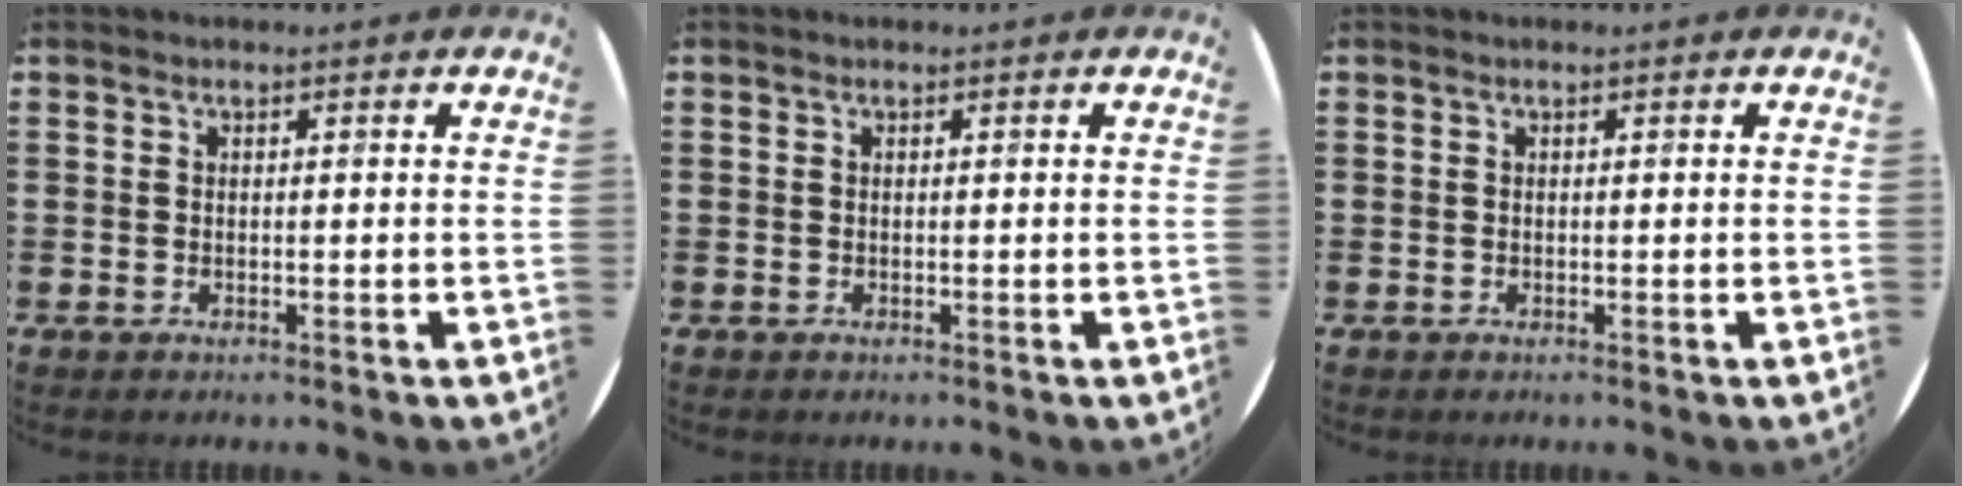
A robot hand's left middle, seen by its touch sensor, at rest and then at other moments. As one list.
[{"total": 0.0}, {"total": 0.0}]